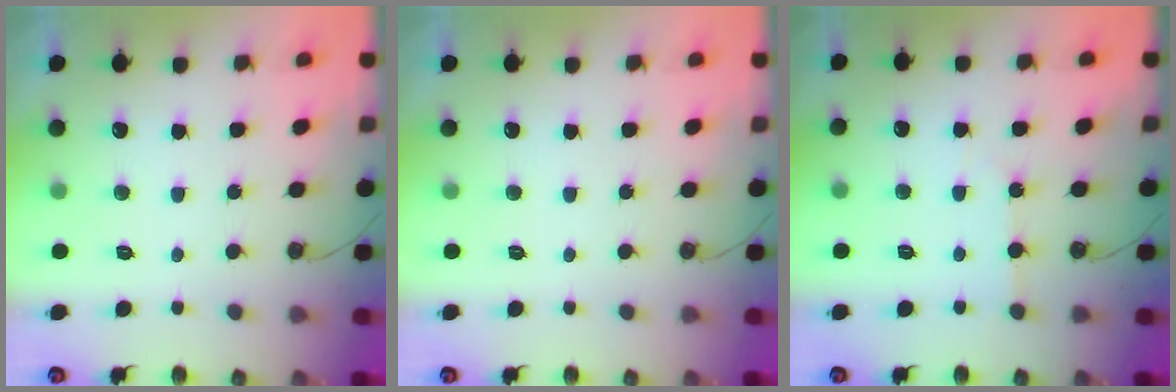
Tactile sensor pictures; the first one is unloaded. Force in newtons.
{"total": 0.0}
{"total": 3.7, "press": 3.7, "slide": 0.6}